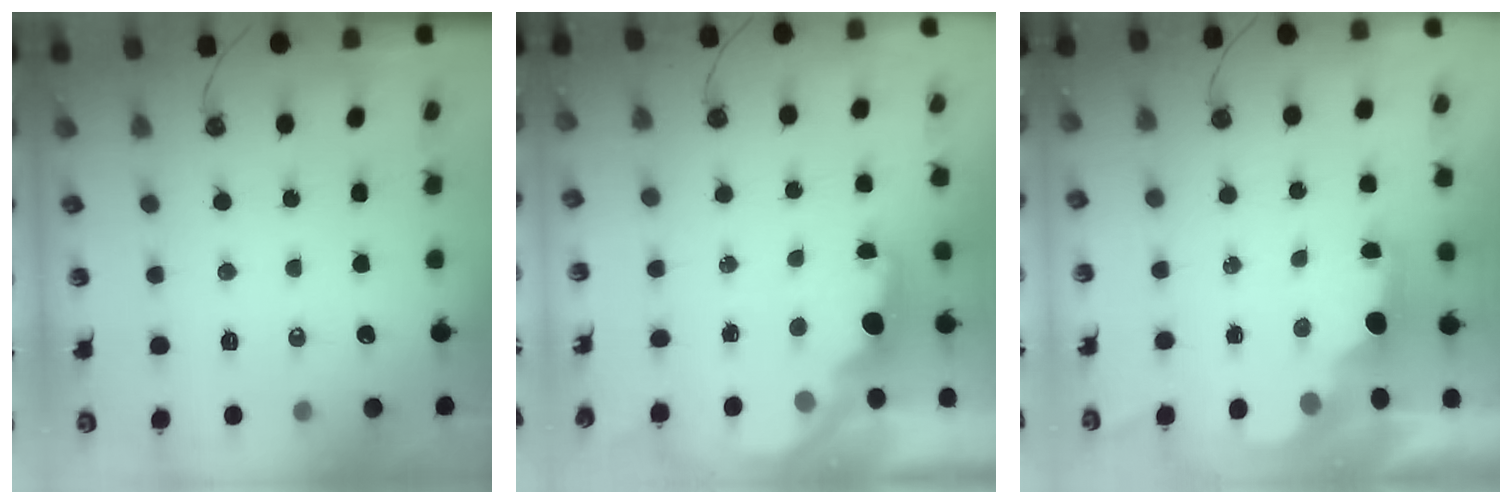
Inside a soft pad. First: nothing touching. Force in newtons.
{"total": 2.3, "press": 2.2, "slide": 0.8}
{"total": 2.2, "press": 2.1, "slide": 0.8}